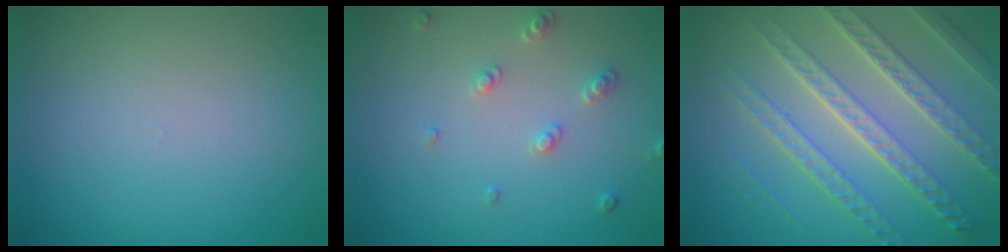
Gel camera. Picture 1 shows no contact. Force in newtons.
{"total": 1.9, "press": 1.8, "slide": 0.5}
{"total": 8.2, "press": 5.8, "slide": 5.8}